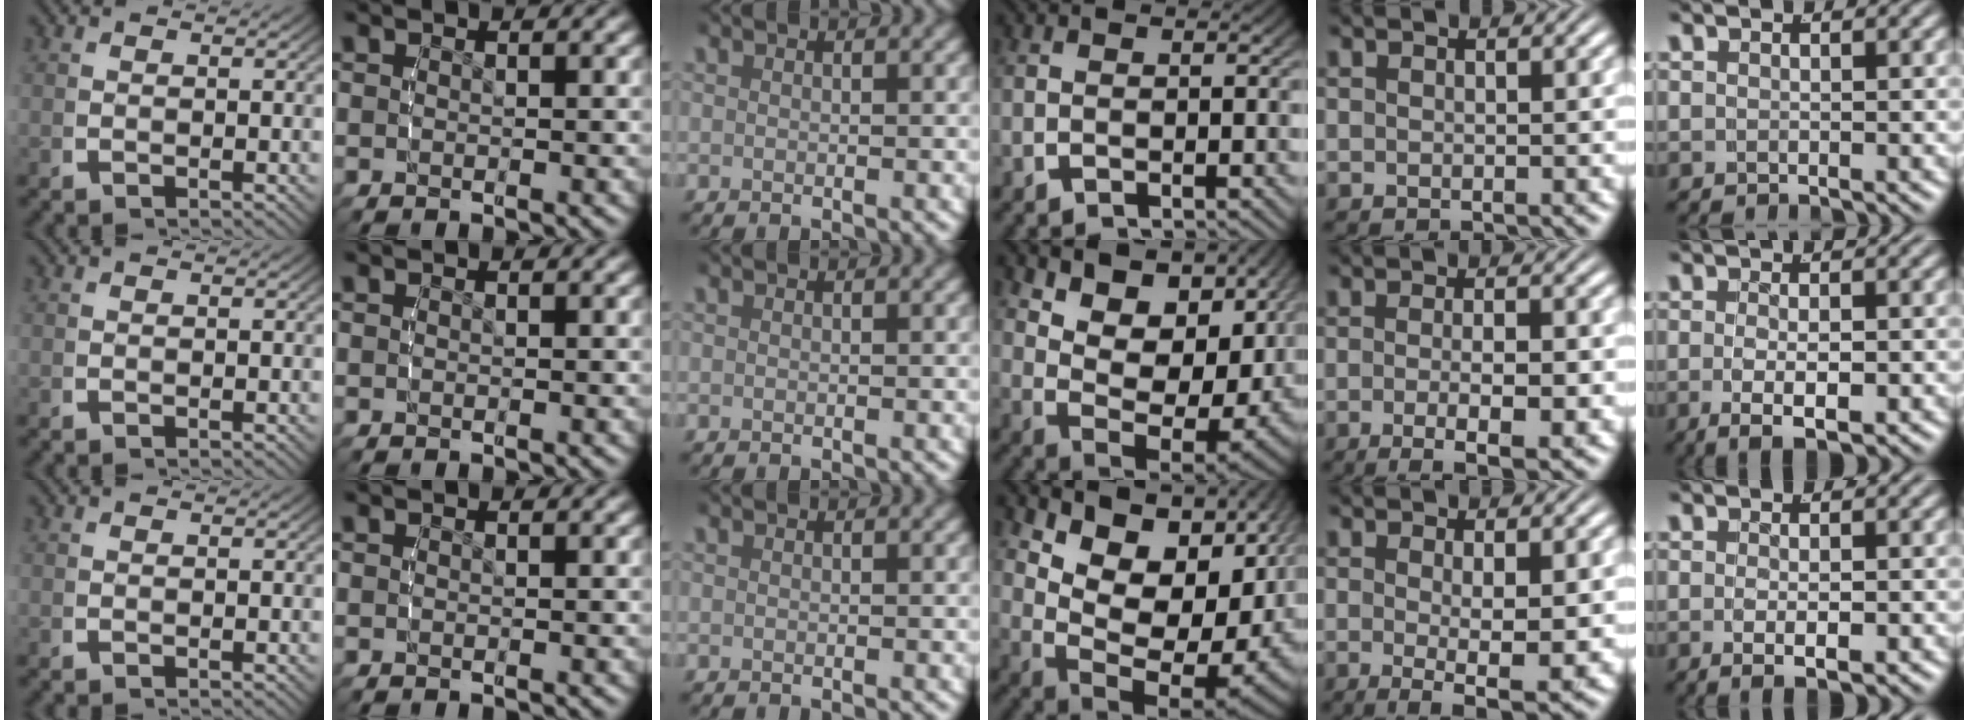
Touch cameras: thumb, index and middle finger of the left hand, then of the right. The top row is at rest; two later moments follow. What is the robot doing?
{"motion": "lift_and_place", "object": "bandage"}